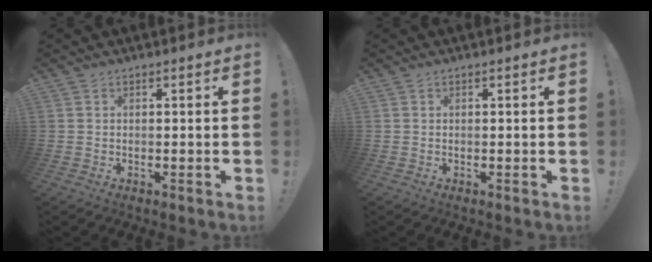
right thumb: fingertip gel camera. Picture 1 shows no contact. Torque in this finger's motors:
{"motor_torque": [0.18, 0.40, 0.13, -0.06, -0.02]}